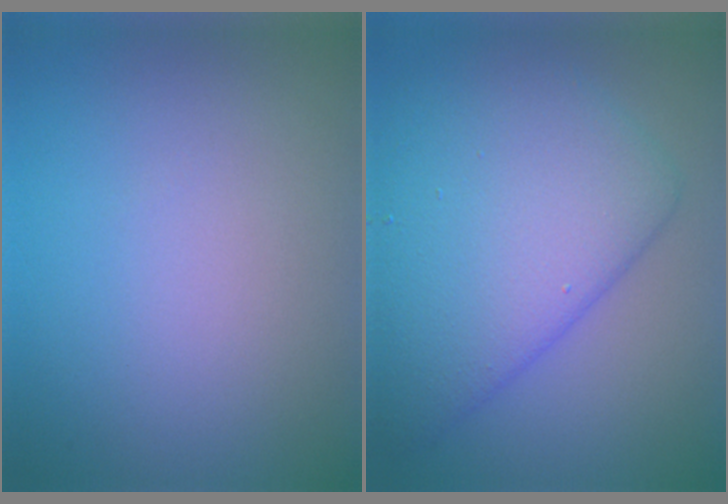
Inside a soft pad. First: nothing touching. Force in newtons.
{"total": 9.2, "press": 9.2, "slide": 0.3}